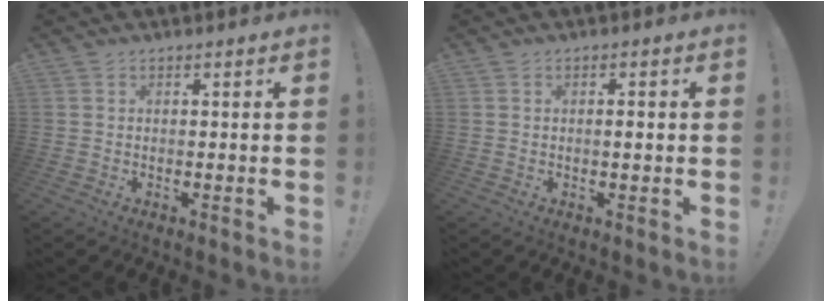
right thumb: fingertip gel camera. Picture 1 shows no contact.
{"total": 1.4, "force": [0.0, 0.1, 1.4], "torque": [-0.013, -0.005, -0.004]}